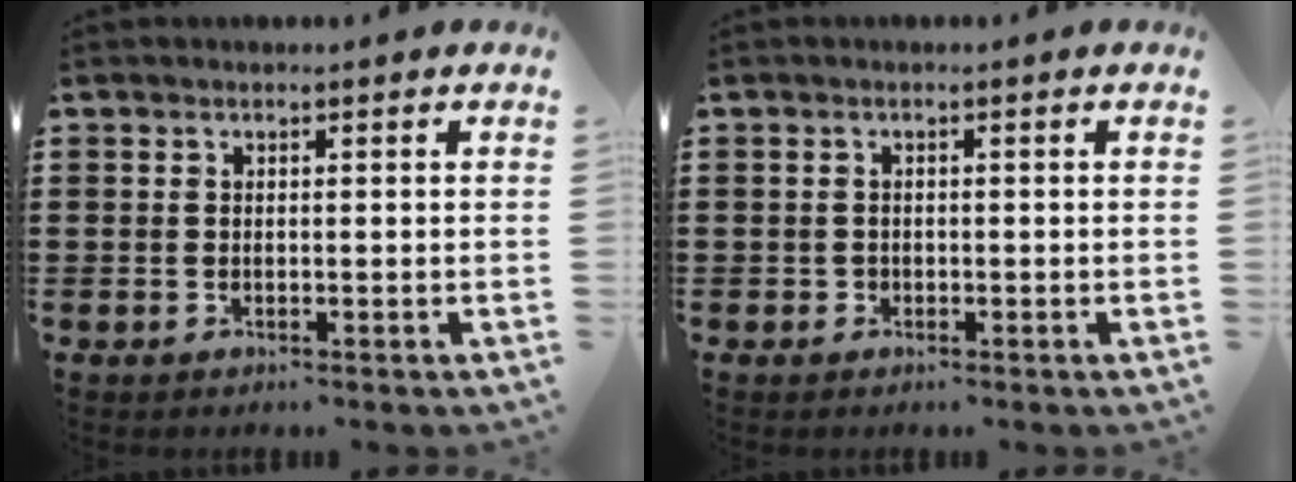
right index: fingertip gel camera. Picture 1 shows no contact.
{"total": 0.8, "force": [-0.3, 0.7, 0.1], "torque": [-0.004, 0.004, -0.008]}